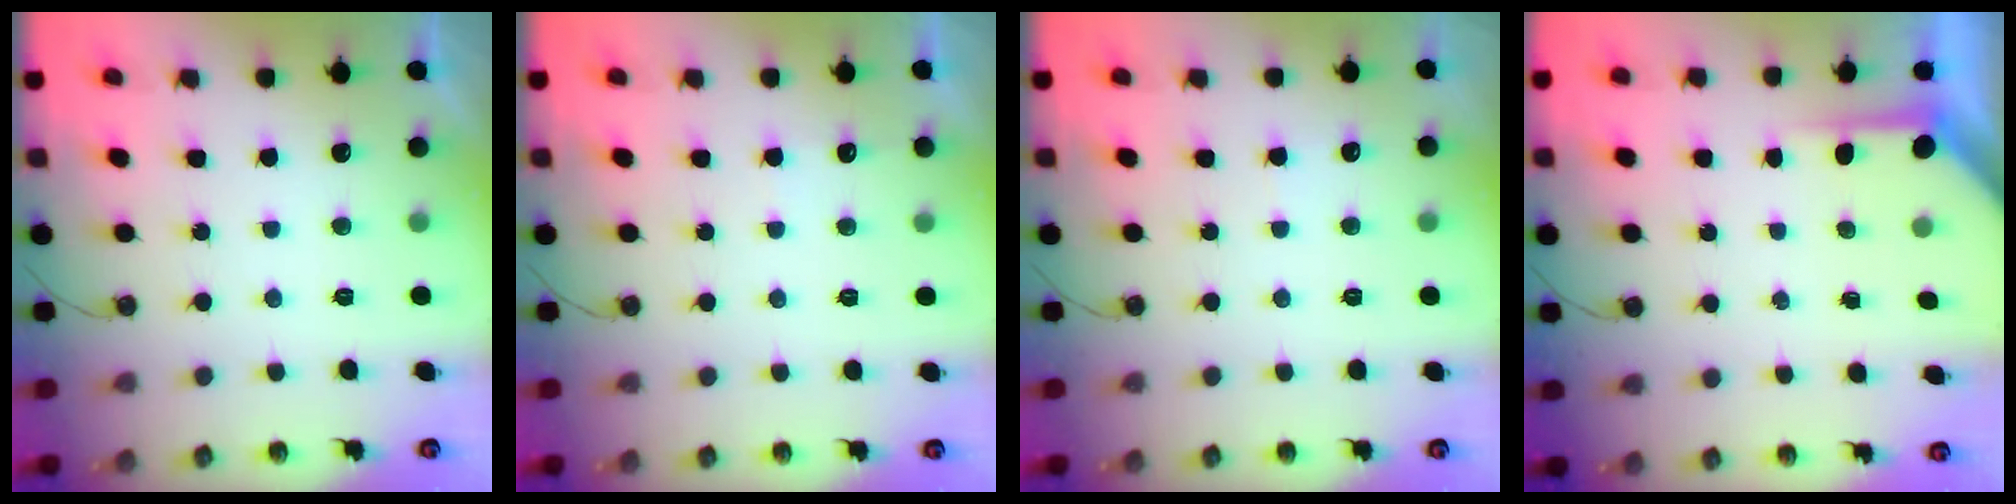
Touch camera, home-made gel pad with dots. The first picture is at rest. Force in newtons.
{"total": 5.1, "press": 5.0, "slide": 0.8}
{"total": 3.2, "press": 3.2, "slide": 0.5}
{"total": 3.7, "press": 3.6, "slide": 0.4}